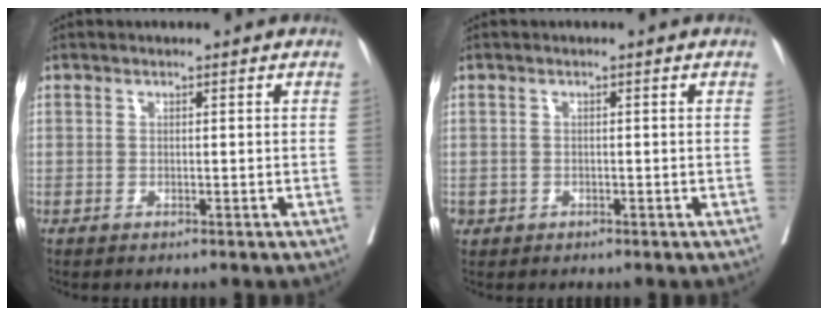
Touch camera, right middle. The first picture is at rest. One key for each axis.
{"total": 1.2, "fx": -0.4, "fy": 1.1, "fz": 0.2, "tx": -0.002, "ty": 0.004, "tz": -0.004}